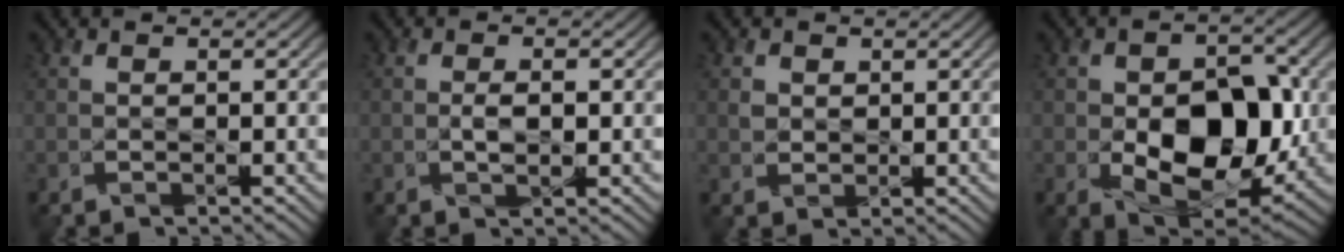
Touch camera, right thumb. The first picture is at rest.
{"total": 2.2, "force": [0.0, 0.9, 1.9], "torque": [-0.041, -0.003, 0.001]}
{"total": 1.8, "force": [0.8, 1.5, 0.5], "torque": [-0.015, -0.003, 0.015]}
{"total": 12.6, "force": [-1.8, 7.8, 9.7], "torque": [-0.151, -0.020, -0.018]}